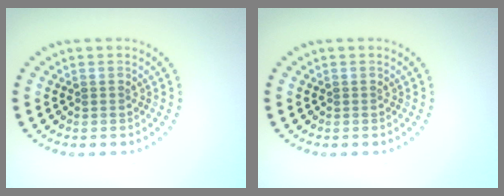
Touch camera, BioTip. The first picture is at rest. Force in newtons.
{"total": 0.0}